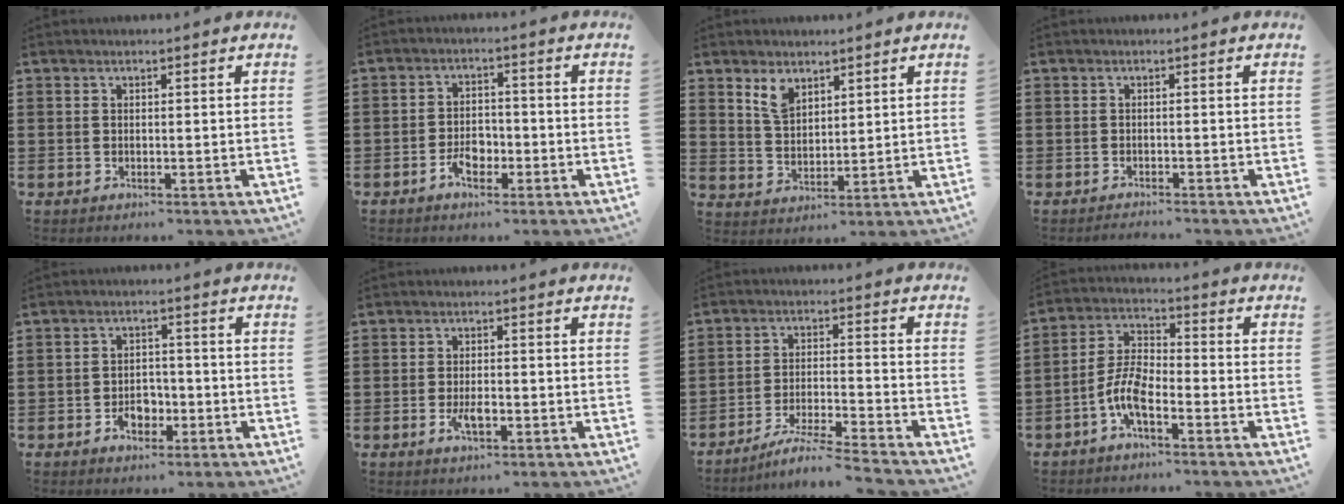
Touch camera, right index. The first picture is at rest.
{"total": 3.8, "force": [-1.9, 2.3, 2.3], "torque": [-0.049, 0.004, -0.038]}
{"total": 4.5, "force": [3.1, 2.5, 2.2], "torque": [-0.053, 0.006, 0.059]}
{"total": 0.9, "force": [-0.9, -0.1, 0.0], "torque": [-0.002, 0.001, -0.020]}
{"total": 3.9, "force": [-1.8, 2.6, 2.2], "torque": [-0.033, 0.005, -0.035]}
{"total": 3.2, "force": [-1.2, 1.2, 2.7], "torque": [-0.060, -0.002, -0.023]}
{"total": 5.9, "force": [-5.4, -0.7, 2.2], "torque": [-0.049, -0.015, -0.108]}
{"total": 6.4, "force": [-3.5, 2.2, 4.9], "torque": [-0.126, -0.005, -0.074]}